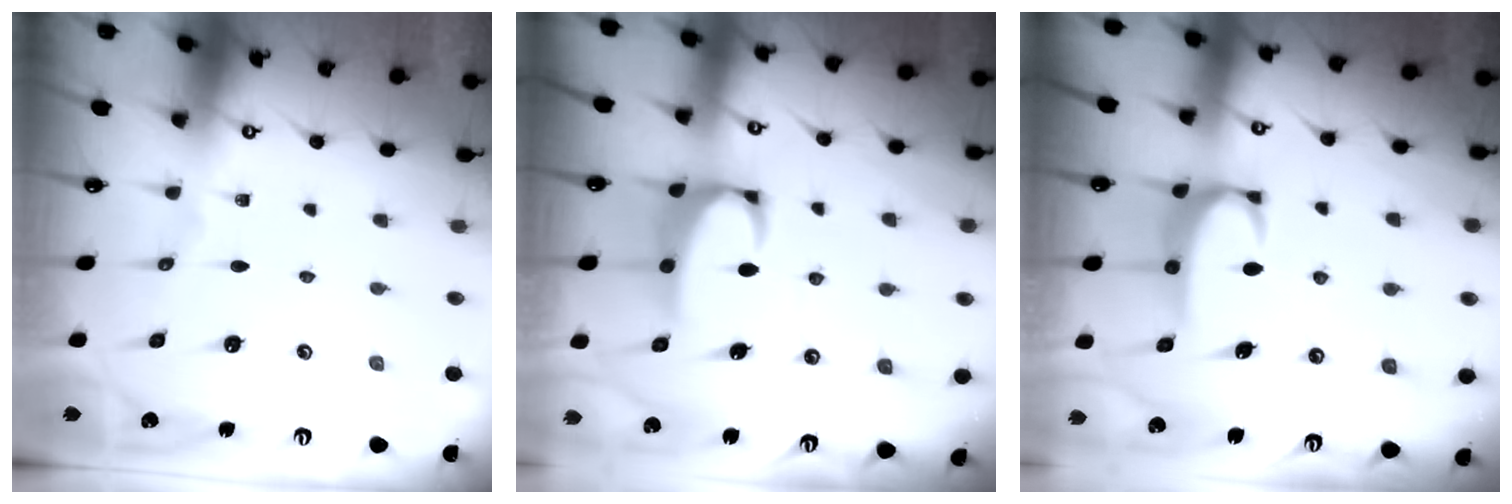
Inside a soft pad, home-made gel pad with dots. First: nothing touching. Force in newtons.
{"total": 4.7, "press": 4.6, "slide": 0.9}
{"total": 2.8, "press": 2.8, "slide": 0.3}